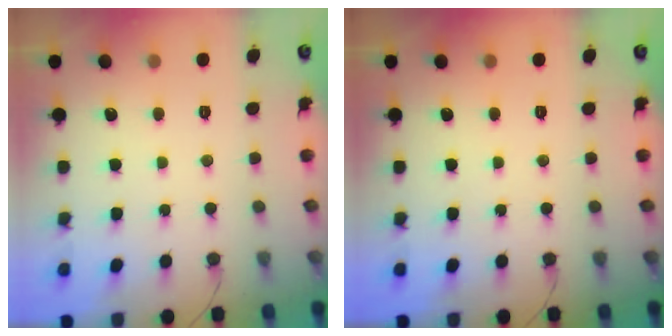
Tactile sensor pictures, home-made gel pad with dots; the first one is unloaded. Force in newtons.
{"total": 0.0}